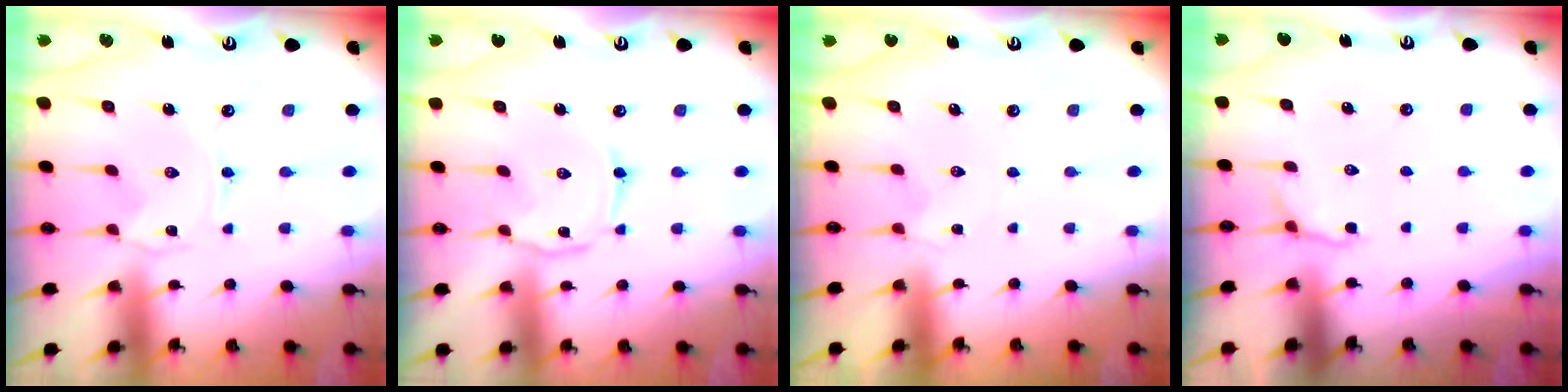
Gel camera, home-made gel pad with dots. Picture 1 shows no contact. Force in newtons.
{"total": 3.7, "press": 3.7, "slide": 0.4}
{"total": 1.5, "press": 1.4, "slide": 0.6}
{"total": 4.3, "press": 3.7, "slide": 2.2}